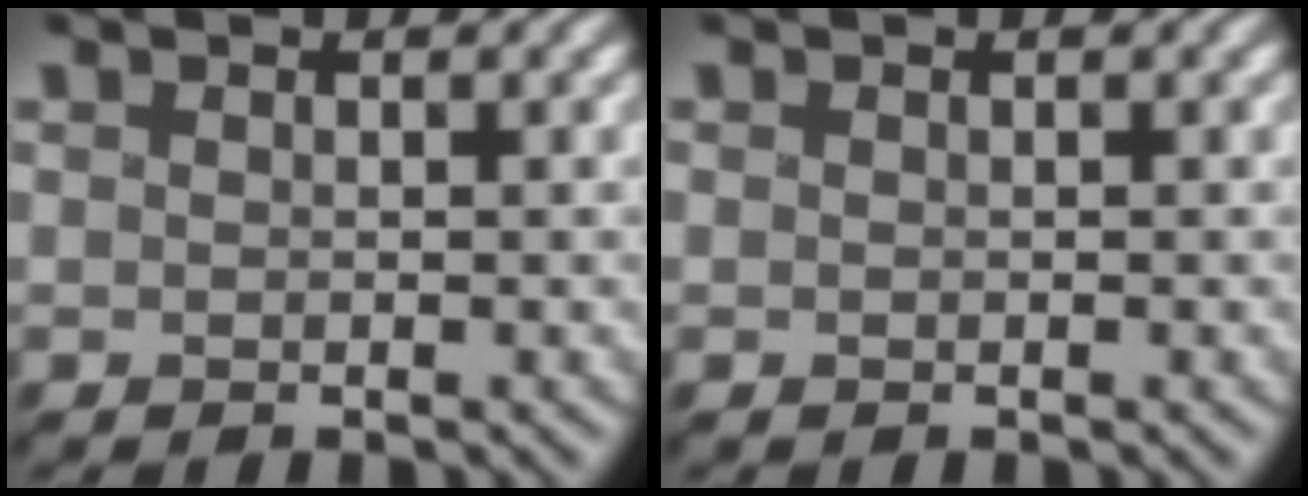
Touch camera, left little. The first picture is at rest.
{"total": 0.0}